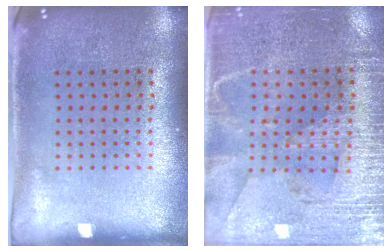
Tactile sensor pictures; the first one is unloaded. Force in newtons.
{"total": 3.4, "press": 3.0, "slide": 1.5}